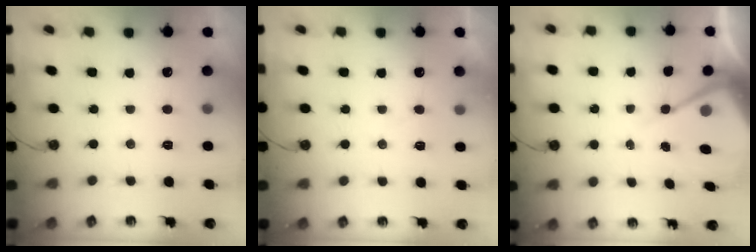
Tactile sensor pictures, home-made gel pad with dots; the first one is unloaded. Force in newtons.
{"total": 3.7, "press": 3.7, "slide": 0.6}
{"total": 7.8, "press": 7.8, "slide": 0.7}